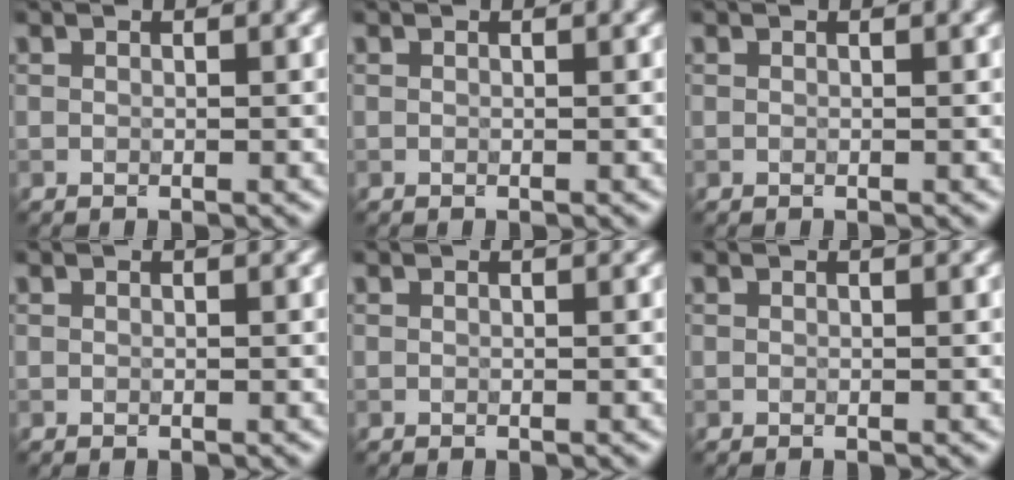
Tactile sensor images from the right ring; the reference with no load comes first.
{"total": 0.0}
{"total": 0.0}
{"total": 0.0}
{"total": 0.0}
{"total": 0.0}